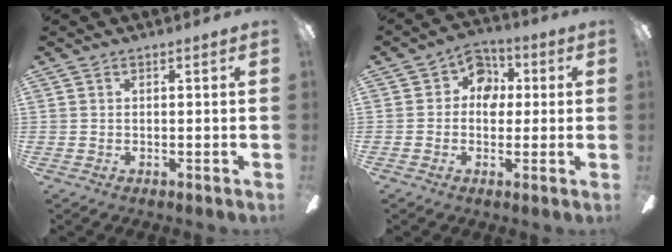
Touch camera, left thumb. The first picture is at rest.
{"total": 7.0, "force": [1.1, 6.0, 3.4], "torque": [-0.044, 0.011, 0.018]}